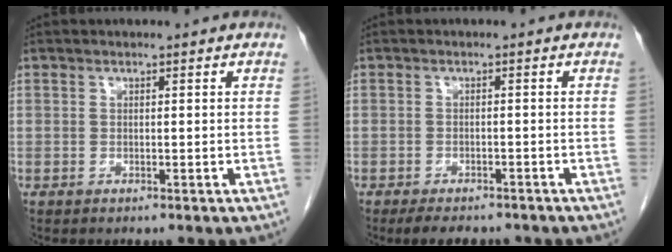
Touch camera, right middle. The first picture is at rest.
{"total": 6.2, "force": [-5.1, 2.3, 2.6], "torque": [-0.035, -0.004, -0.068]}